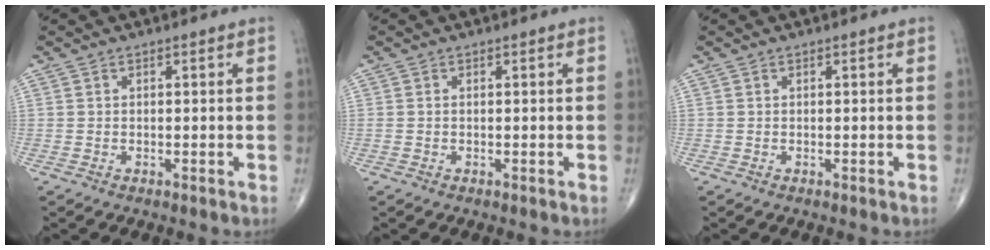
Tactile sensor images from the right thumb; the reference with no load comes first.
{"total": 0.7, "force": [0.0, 0.3, 0.6], "torque": [-0.018, 0.003, 0.003]}
{"total": 0.0}